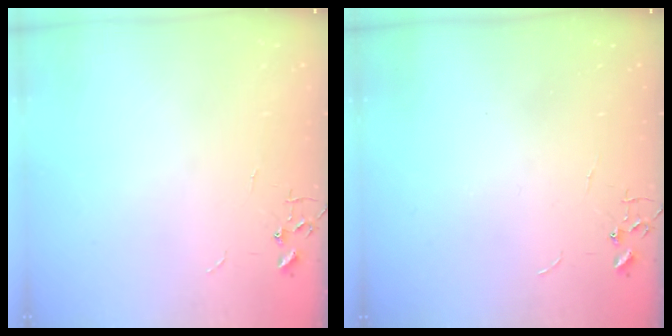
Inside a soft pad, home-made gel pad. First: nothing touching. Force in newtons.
{"total": 0.0}